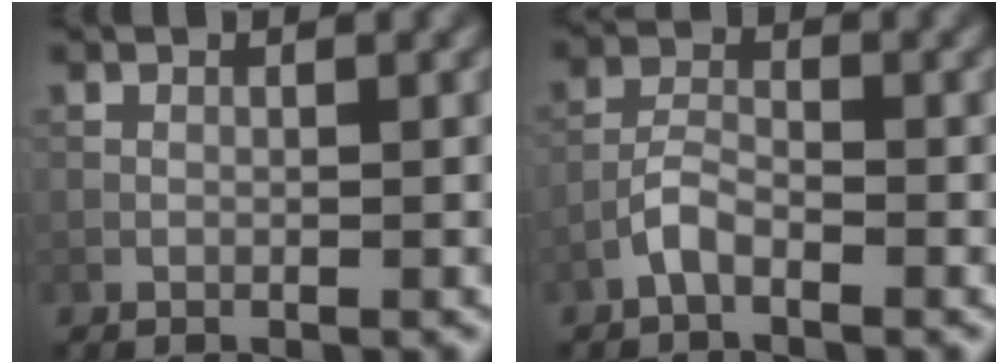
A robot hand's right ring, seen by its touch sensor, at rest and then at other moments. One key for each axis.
{"total": 2.4, "fx": -1.6, "fy": 0.9, "fz": 1.5, "tx": -0.029, "ty": 0.008, "tz": -0.037}